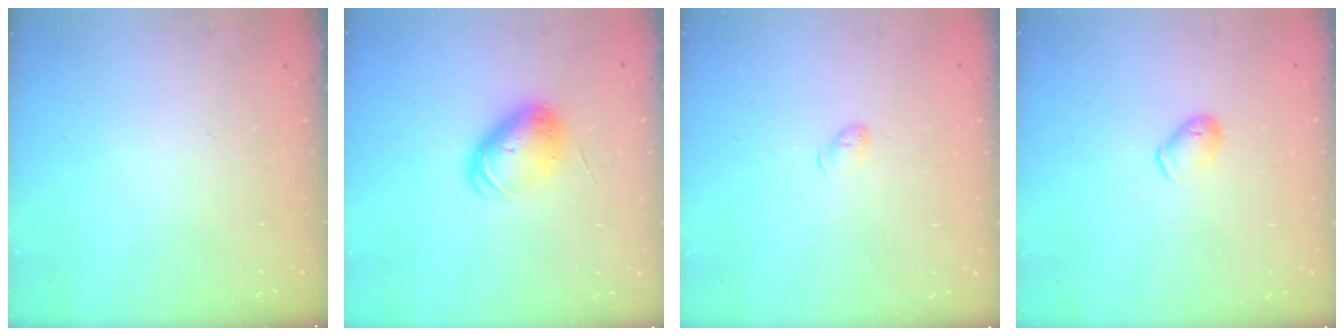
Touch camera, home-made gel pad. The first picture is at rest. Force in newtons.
{"total": 7.2, "press": 7.1, "slide": 1.2}
{"total": 5.6, "press": 5.6, "slide": 0.8}
{"total": 6.2, "press": 6.2, "slide": 1.1}